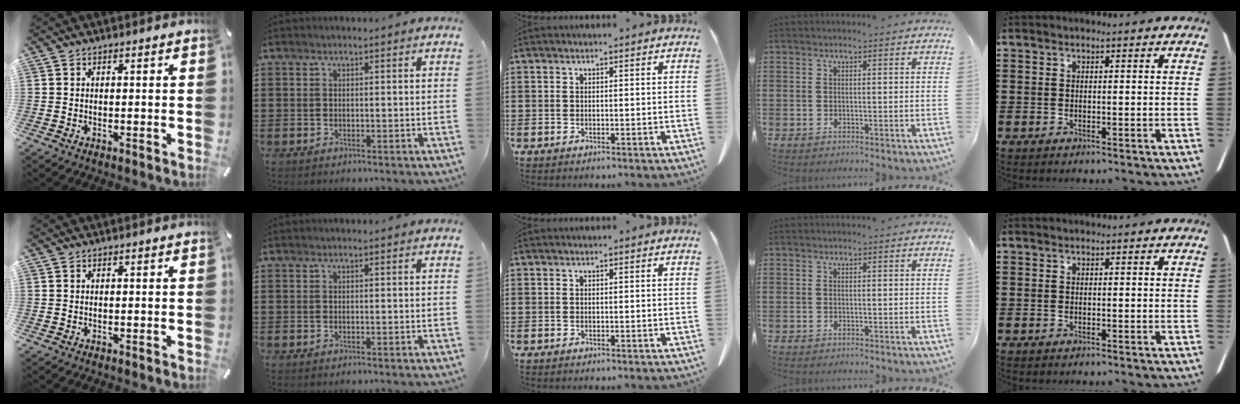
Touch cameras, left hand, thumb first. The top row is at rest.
{}